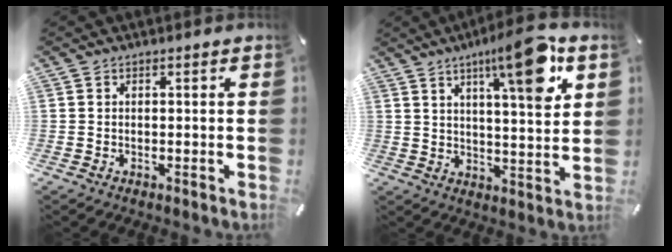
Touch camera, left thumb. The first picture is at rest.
{"total": 14.6, "force": [8.0, 3.4, 11.8], "torque": [-0.167, -0.043, 0.120]}